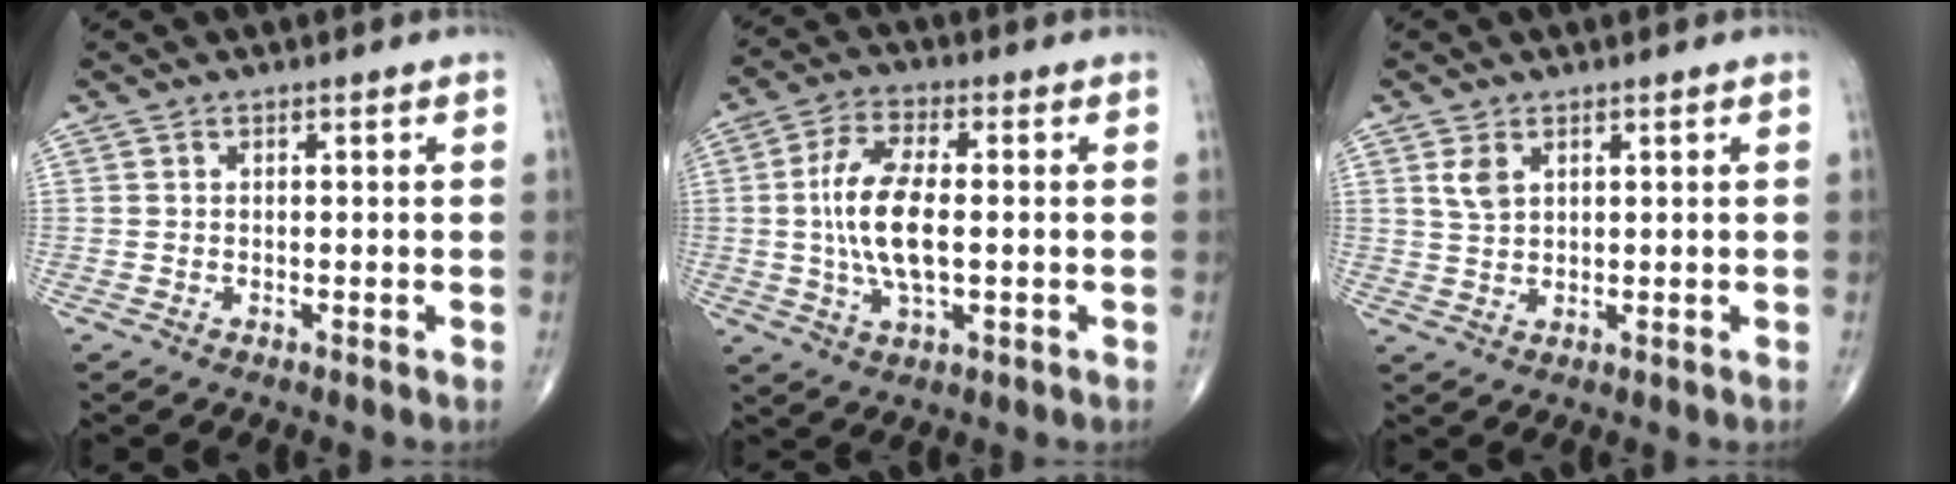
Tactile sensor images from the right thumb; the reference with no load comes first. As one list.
[{"total": 11.9, "force": [-0.1, 5.1, 10.7], "torque": [-0.216, 0.005, -0.003]}, {"total": 3.1, "force": [1.5, 1.9, 2.0], "torque": [-0.036, -0.005, 0.034]}]